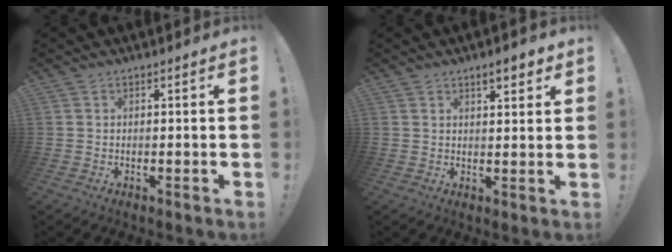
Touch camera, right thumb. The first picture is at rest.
{"total": 4.8, "force": [3.2, 1.7, 3.2], "torque": [-0.027, -0.018, 0.049]}